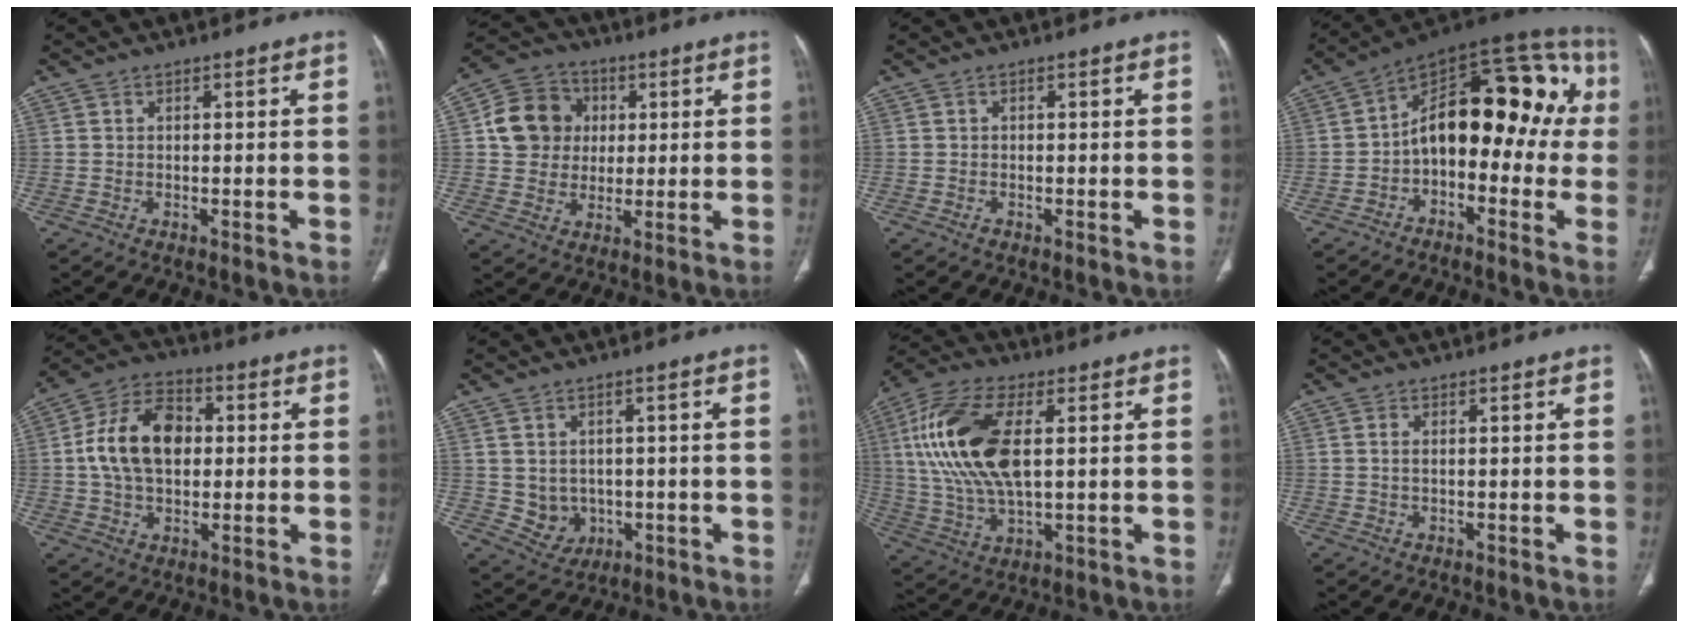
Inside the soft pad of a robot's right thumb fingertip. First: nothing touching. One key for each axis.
{"total": 11.7, "fx": 2.1, "fy": 10.5, "fz": 4.8, "tx": -0.064, "ty": 0.008, "tz": 0.032}
{"total": 0.6, "fx": -0.4, "fy": 0.5, "fz": 0.2, "tx": -0.003, "ty": 0.001, "tz": -0.008}
{"total": 22.0, "fx": -0.1, "fy": 12.2, "fz": 18.3, "tx": -0.212, "ty": 0.063, "tz": -0.017}
{"total": 14.4, "fx": 1.3, "fy": 9.6, "fz": 10.7, "tx": -0.177, "ty": 0.021, "tz": 0.015}
{"total": 5.4, "fx": -0.2, "fy": 4.8, "fz": 2.4, "tx": -0.018, "ty": -0.001, "tz": 0.015}
{"total": 18.7, "fx": 3.4, "fy": 8.7, "fz": 16.2, "tx": -0.345, "ty": 0.001, "tz": 0.066}
{"total": 1.0, "fx": 0.2, "fy": 0.4, "fz": 0.9, "tx": -0.026, "ty": 0.001, "tz": 0.006}